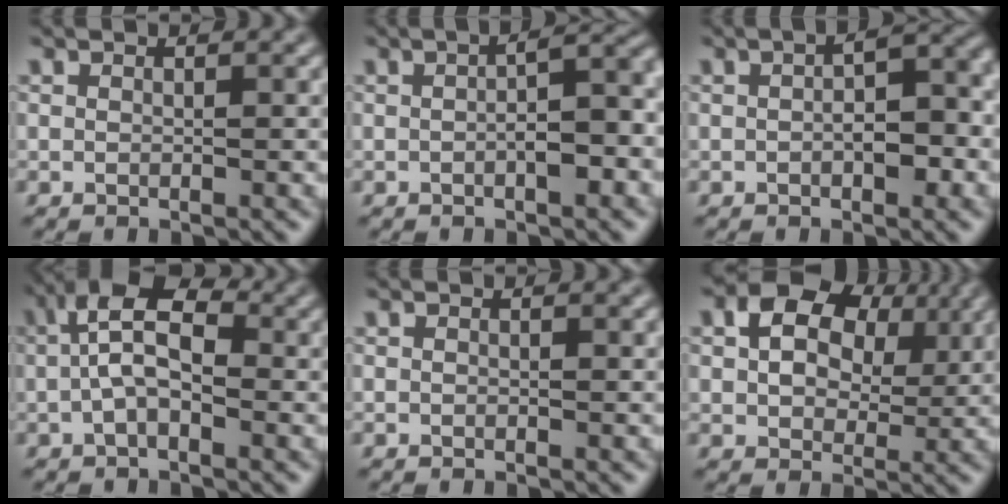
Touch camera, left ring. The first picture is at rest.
{"total": 5.6, "force": [-0.3, 1.6, 5.3], "torque": [-0.062, 0.021, -0.004]}
{"total": 4.6, "force": [-0.4, 1.8, 4.2], "torque": [-0.061, 0.016, -0.004]}
{"total": 6.1, "force": [0.4, 3.3, 5.2], "torque": [-0.101, 0.026, -0.001]}
{"total": 0.0}
{"total": 8.5, "force": [3.1, 5.7, 5.5], "torque": [-0.109, 0.031, 0.047]}